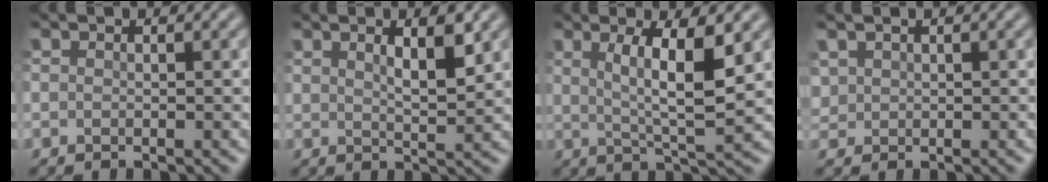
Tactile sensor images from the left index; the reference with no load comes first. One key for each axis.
{"total": 3.3, "fx": 1.7, "fy": 0.8, "fz": 2.7, "tx": -0.045, "ty": -0.003, "tz": 0.026}
{"total": 6.1, "fx": 1.8, "fy": 1.3, "fz": 5.7, "tx": -0.097, "ty": -0.009, "tz": 0.033}
{"total": 1.0, "fx": 0.5, "fy": 0.9, "fz": 0.2, "tx": -0.010, "ty": -0.001, "tz": 0.015}